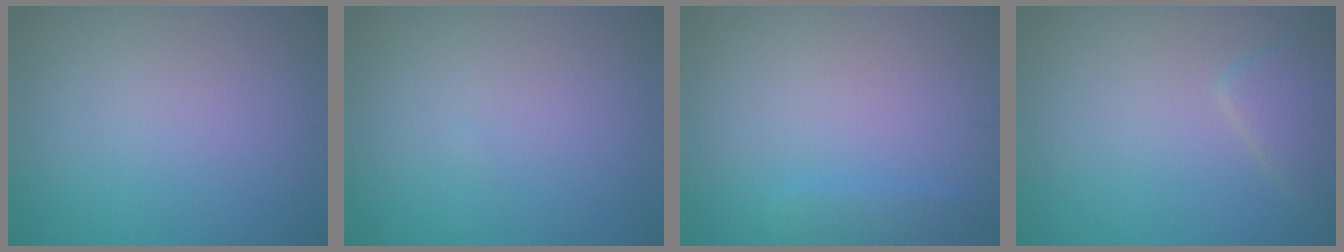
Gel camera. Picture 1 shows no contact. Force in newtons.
{"total": 0.0}
{"total": 1.4, "press": 1.4, "slide": 0.1}
{"total": 2.5, "press": 2.5, "slide": 0.2}